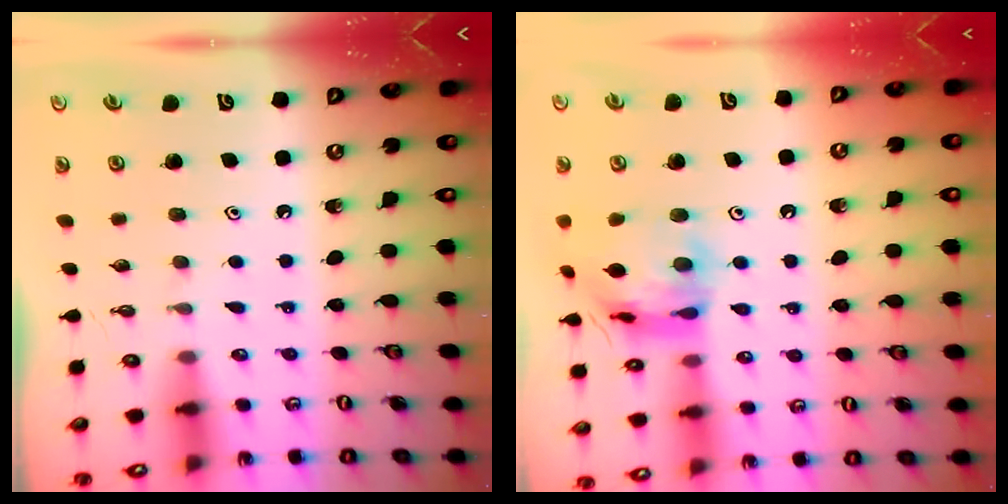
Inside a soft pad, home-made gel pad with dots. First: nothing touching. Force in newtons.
{"total": 16.0, "press": 15.9, "slide": 1.9}